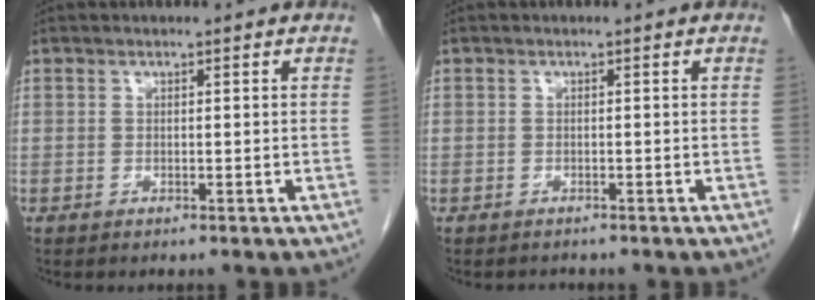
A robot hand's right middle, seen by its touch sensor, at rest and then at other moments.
{"total": 0.9, "force": [-0.8, 0.4, -0.2], "torque": [-0.007, -0.002, -0.014]}